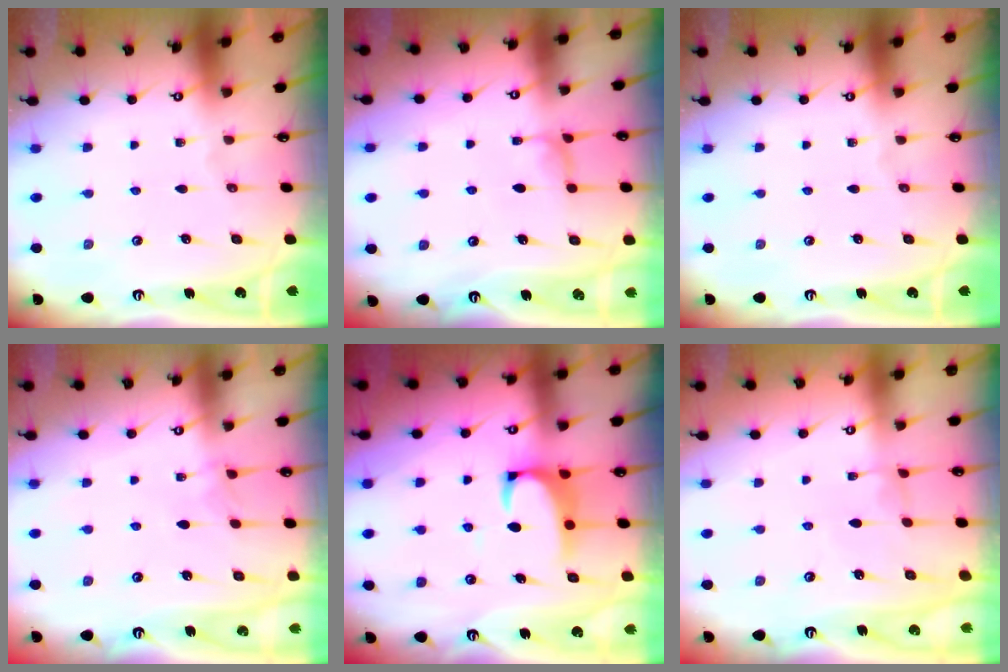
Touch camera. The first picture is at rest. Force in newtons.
{"total": 0.0}
{"total": 0.0}
{"total": 0.0}
{"total": 2.2, "press": 2.0, "slide": 1.0}
{"total": 1.6, "press": 1.5, "slide": 0.5}